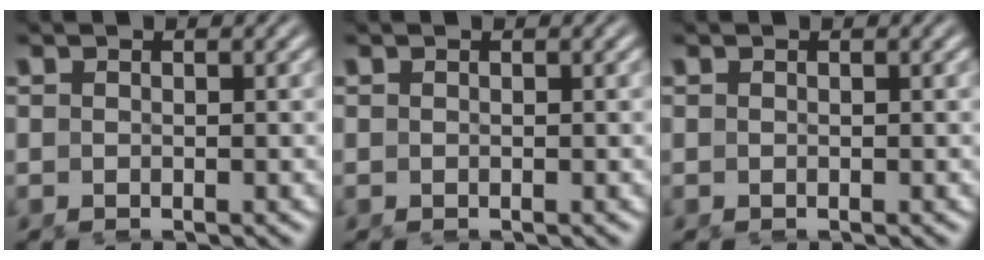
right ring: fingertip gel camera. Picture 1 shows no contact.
{"total": 0.0}
{"total": 0.0}